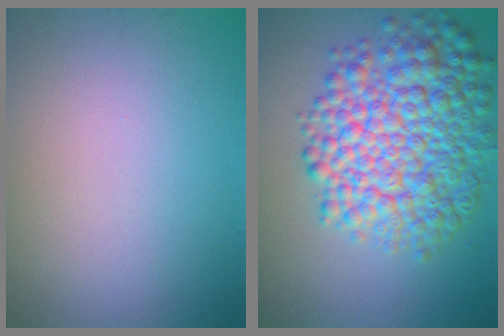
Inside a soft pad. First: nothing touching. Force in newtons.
{"total": 9.7, "press": 9.7, "slide": 0.2}